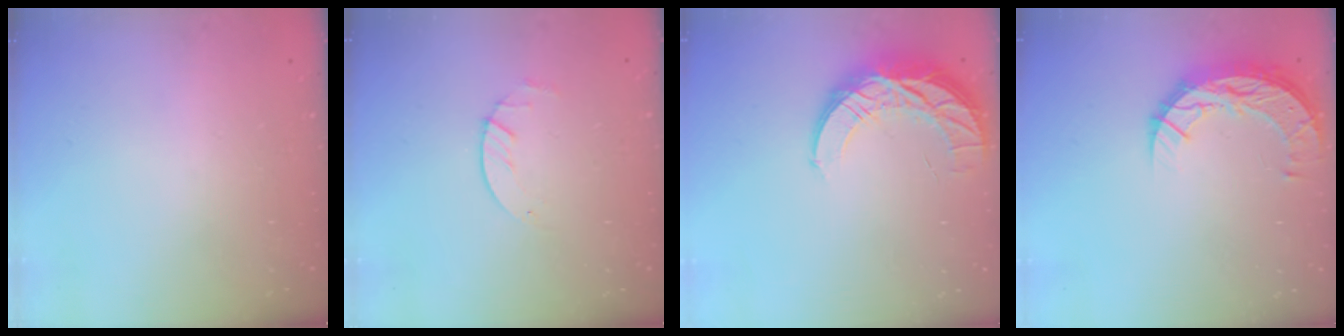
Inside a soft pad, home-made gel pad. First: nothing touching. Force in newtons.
{"total": 1.8, "press": 1.8, "slide": 0.2}
{"total": 11.6, "press": 11.6, "slide": 0.9}
{"total": 10.3, "press": 10.2, "slide": 0.7}